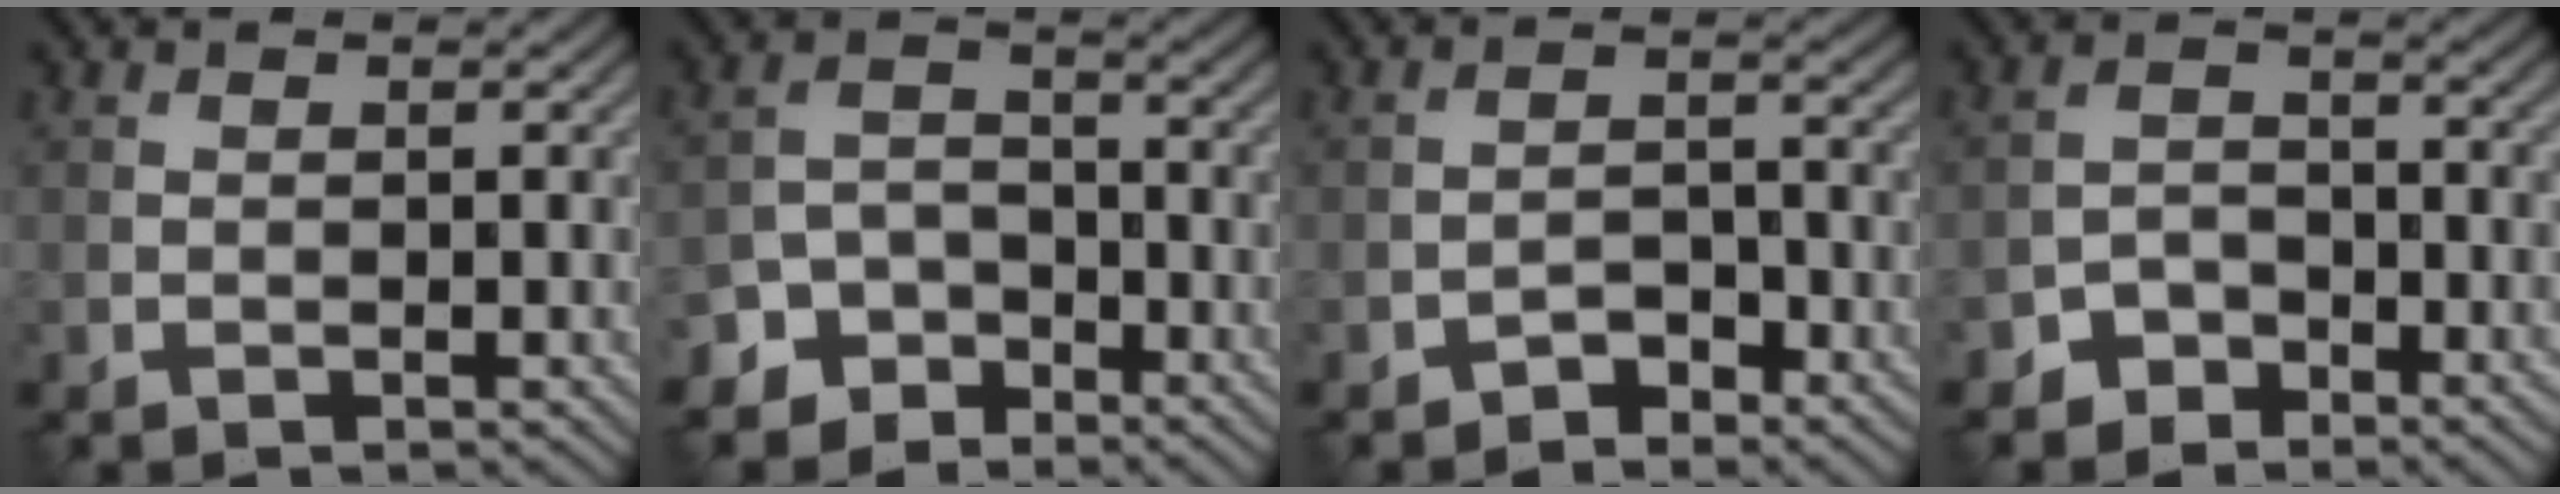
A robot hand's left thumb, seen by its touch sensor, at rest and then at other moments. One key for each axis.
{"total": 5.9, "fx": -4.7, "fy": 3.3, "fz": 1.3, "tx": -0.026, "ty": -0.003, "tz": -0.101}
{"total": 3.0, "fx": -2.5, "fy": 1.2, "fz": 1.2, "tx": -0.017, "ty": 0.010, "tz": -0.050}
{"total": 3.7, "fx": -3.0, "fy": 1.9, "fz": 1.0, "tx": -0.017, "ty": 0.008, "tz": -0.064}